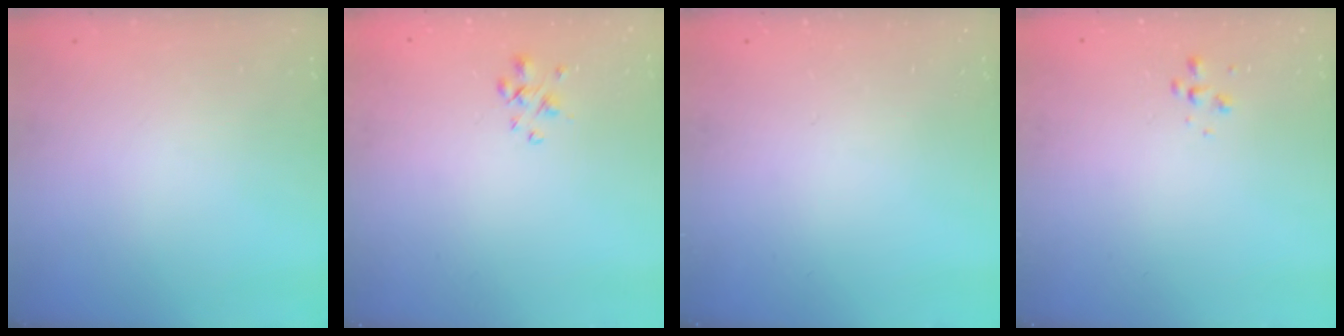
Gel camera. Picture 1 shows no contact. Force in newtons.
{"total": 1.9, "press": 1.7, "slide": 0.8}
{"total": 0.0}
{"total": 0.5, "press": 0.5, "slide": 0.0}